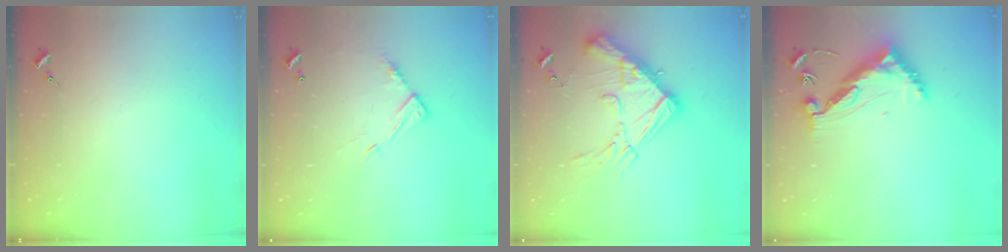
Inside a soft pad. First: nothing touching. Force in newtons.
{"total": 10.0, "press": 10.0, "slide": 0.5}
{"total": 20.5, "press": 20.3, "slide": 2.3}
{"total": 10.7, "press": 10.6, "slide": 0.9}